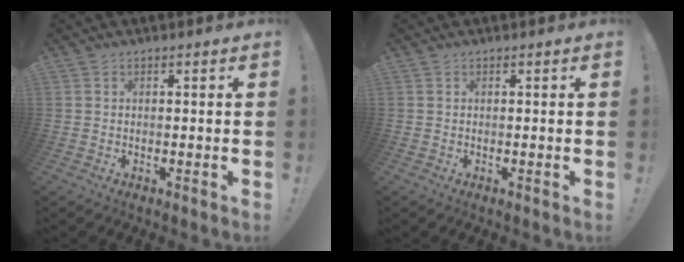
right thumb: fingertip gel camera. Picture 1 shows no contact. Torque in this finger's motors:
{"motor_torque": [-0.23, -0.09, -0.08, 0.17, 0.00]}